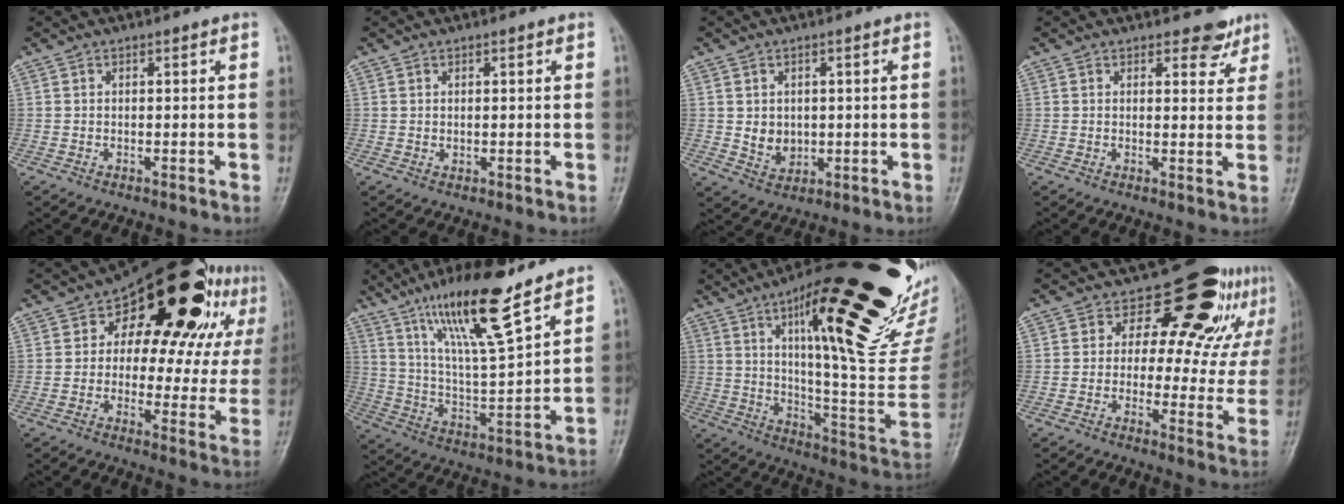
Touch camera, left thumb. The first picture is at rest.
{"total": 1.2, "force": [0.6, 0.6, 0.9], "torque": [-0.009, -0.003, 0.011]}
{"total": 4.6, "force": [0.3, 3.9, 2.6], "torque": [-0.025, -0.009, 0.018]}
{"total": 4.1, "force": [3.1, 2.1, 1.7], "torque": [0.003, -0.021, 0.037]}
{"total": 23.0, "force": [9.6, 12.2, 16.9], "torque": [-0.171, 0.007, 0.132]}
{"total": 17.5, "force": [11.8, 2.8, 12.6], "torque": [-0.211, -0.061, 0.217]}
{"total": 34.2, "force": [17.5, 8.7, 28.1], "torque": [-0.324, -0.039, 0.270]}
{"total": 16.6, "force": [11.0, 8.9, 8.6], "torque": [-0.047, -0.059, 0.121]}